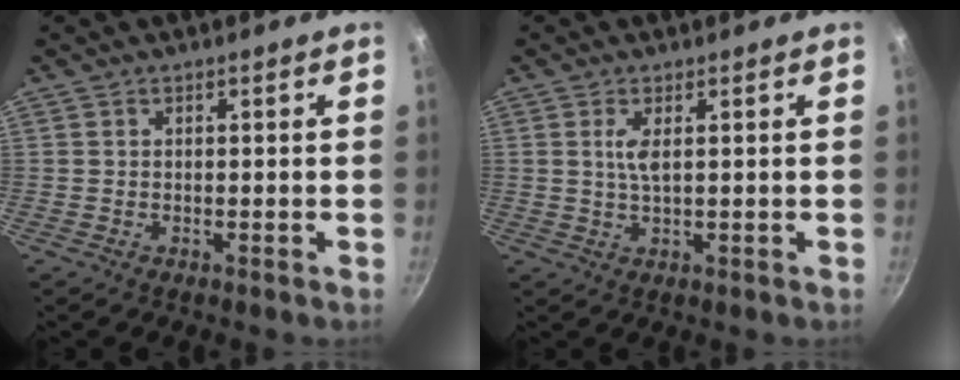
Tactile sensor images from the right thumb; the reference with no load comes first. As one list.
[{"total": 2.9, "force": [0.8, 0.9, 2.7], "torque": [-0.054, -0.005, 0.018]}]